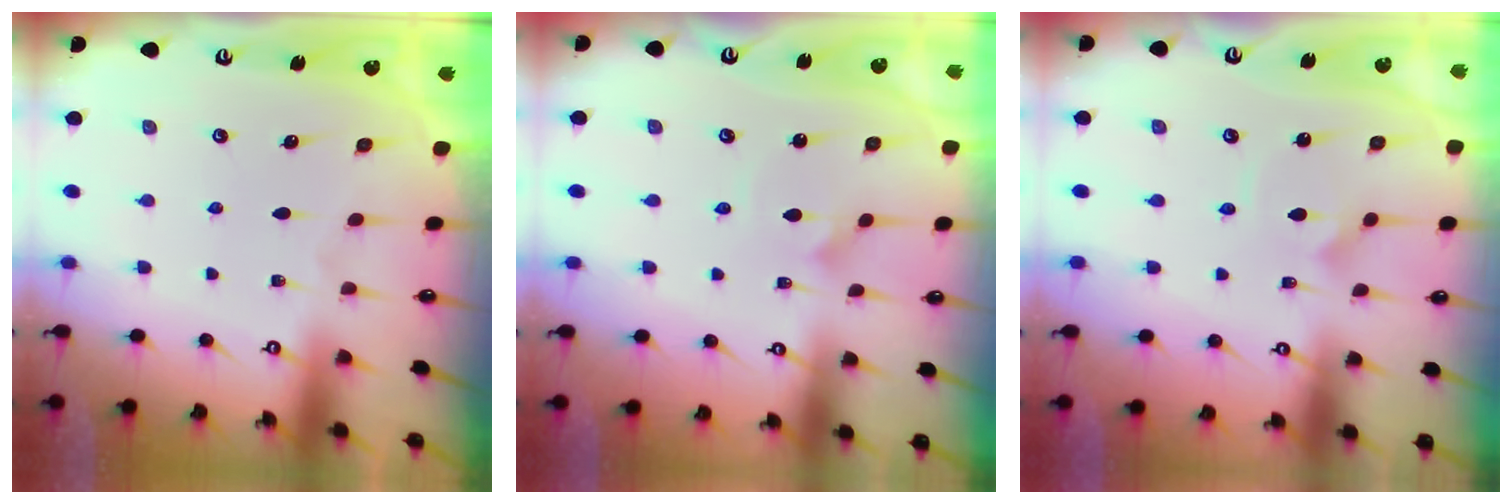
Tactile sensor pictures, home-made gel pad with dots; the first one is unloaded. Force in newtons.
{"total": 1.7, "press": 1.6, "slide": 0.1}
{"total": 2.7, "press": 2.7, "slide": 0.1}